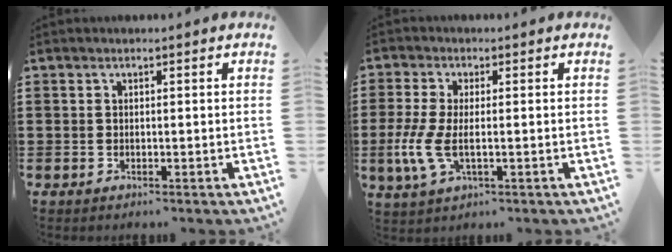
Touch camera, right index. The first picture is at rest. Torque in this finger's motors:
{"motor_torque": [1.82, 0.32, 0.64, 0.20]}